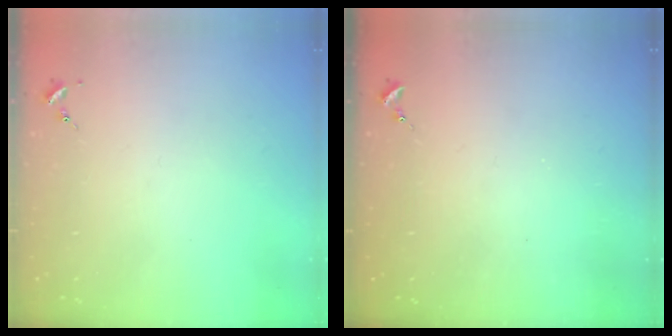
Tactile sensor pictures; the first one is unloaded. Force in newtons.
{"total": 0.0}